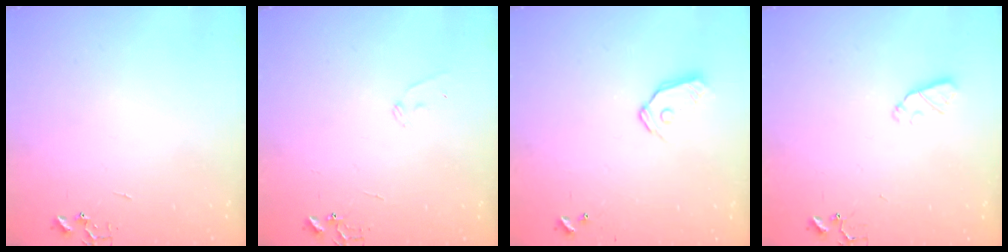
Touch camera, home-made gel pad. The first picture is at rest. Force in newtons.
{"total": 7.1, "press": 7.0, "slide": 0.7}
{"total": 9.2, "press": 9.2, "slide": 1.0}
{"total": 6.2, "press": 6.2, "slide": 0.3}